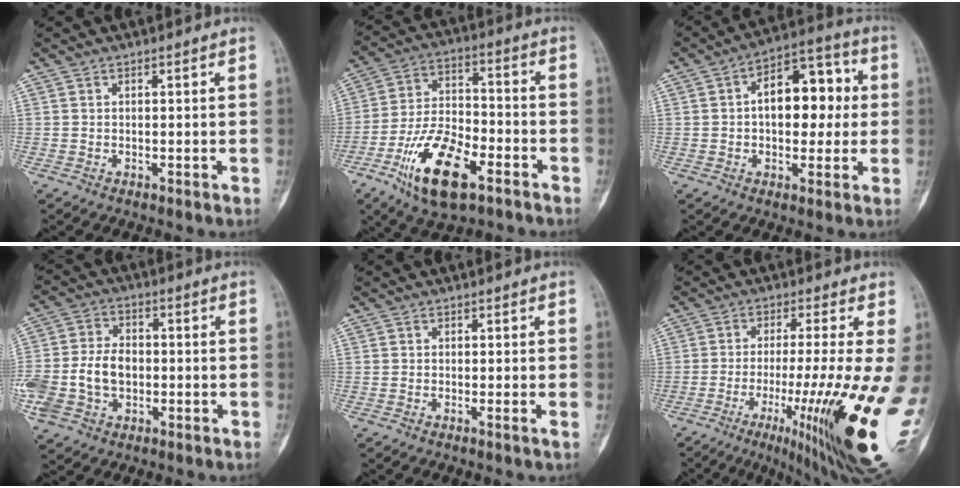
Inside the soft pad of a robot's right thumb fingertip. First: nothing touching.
{"total": 16.4, "force": [-8.2, 7.4, 12.1], "torque": [-0.215, 0.041, -0.145]}
{"total": 13.6, "force": [1.2, 8.1, 10.9], "torque": [-0.119, 0.029, 0.010]}
{"total": 13.2, "force": [-2.0, 9.7, 8.8], "torque": [-0.192, 0.021, -0.032]}
{"total": 0.6, "force": [-0.1, -0.3, 0.5], "torque": [-0.004, 0.000, -0.005]}
{"total": 14.7, "force": [-3.3, 1.2, 14.3], "torque": [-0.158, -0.023, -0.038]}